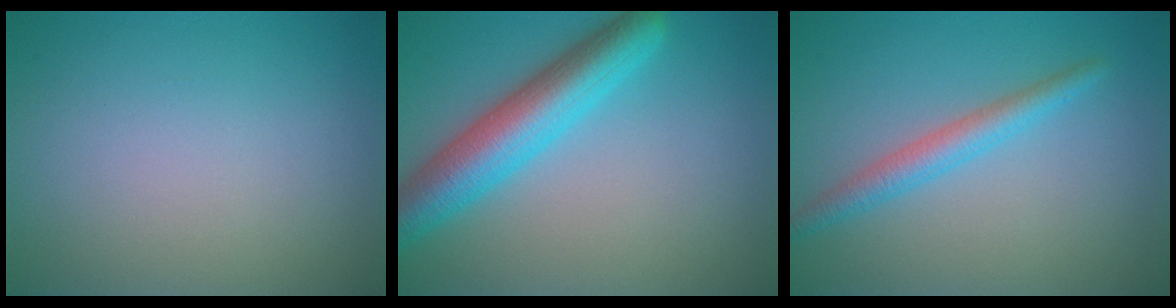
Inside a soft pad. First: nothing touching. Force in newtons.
{"total": 6.5, "press": 6.5, "slide": 0.3}
{"total": 2.6, "press": 2.6, "slide": 0.1}